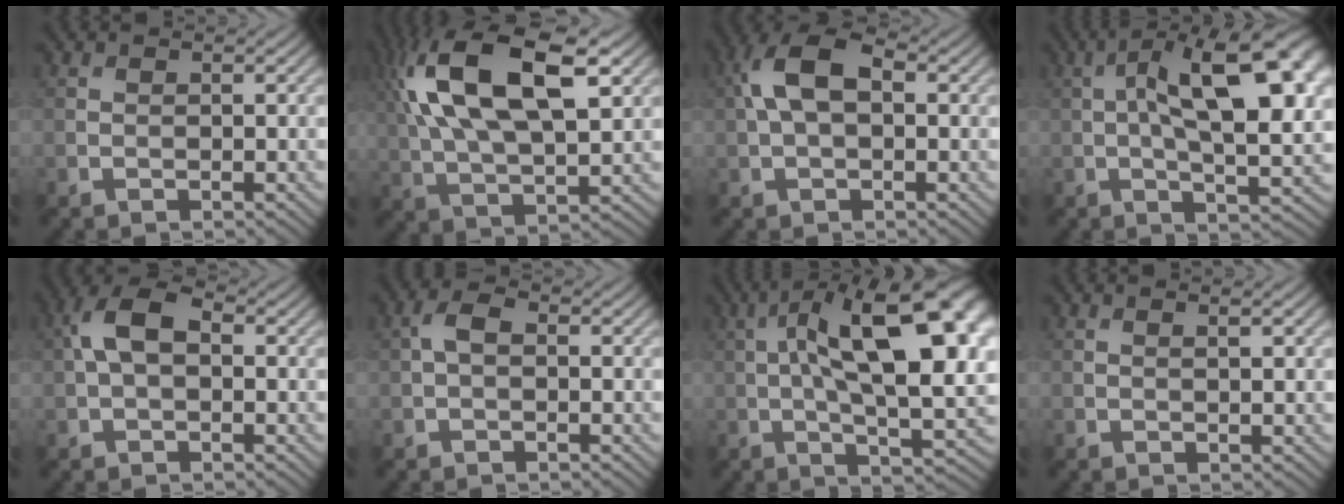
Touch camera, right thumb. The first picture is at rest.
{"total": 16.5, "force": [6.0, 7.5, 13.4], "torque": [-0.278, 0.026, 0.100]}
{"total": 7.9, "force": [1.6, 4.4, 6.3], "torque": [-0.139, 0.020, 0.022]}
{"total": 17.3, "force": [3.2, 7.4, 15.3], "torque": [-0.224, 0.032, 0.038]}
{"total": 6.2, "force": [1.2, 3.6, 4.9], "torque": [-0.101, 0.018, 0.014]}
{"total": 2.5, "force": [0.2, 1.5, 2.0], "torque": [-0.042, 0.009, 0.000]}
{"total": 19.3, "force": [3.4, 7.9, 17.3], "torque": [-0.253, 0.036, 0.043]}
{"total": 1.2, "force": [0.5, 0.1, 1.1], "torque": [-0.018, 0.002, 0.009]}